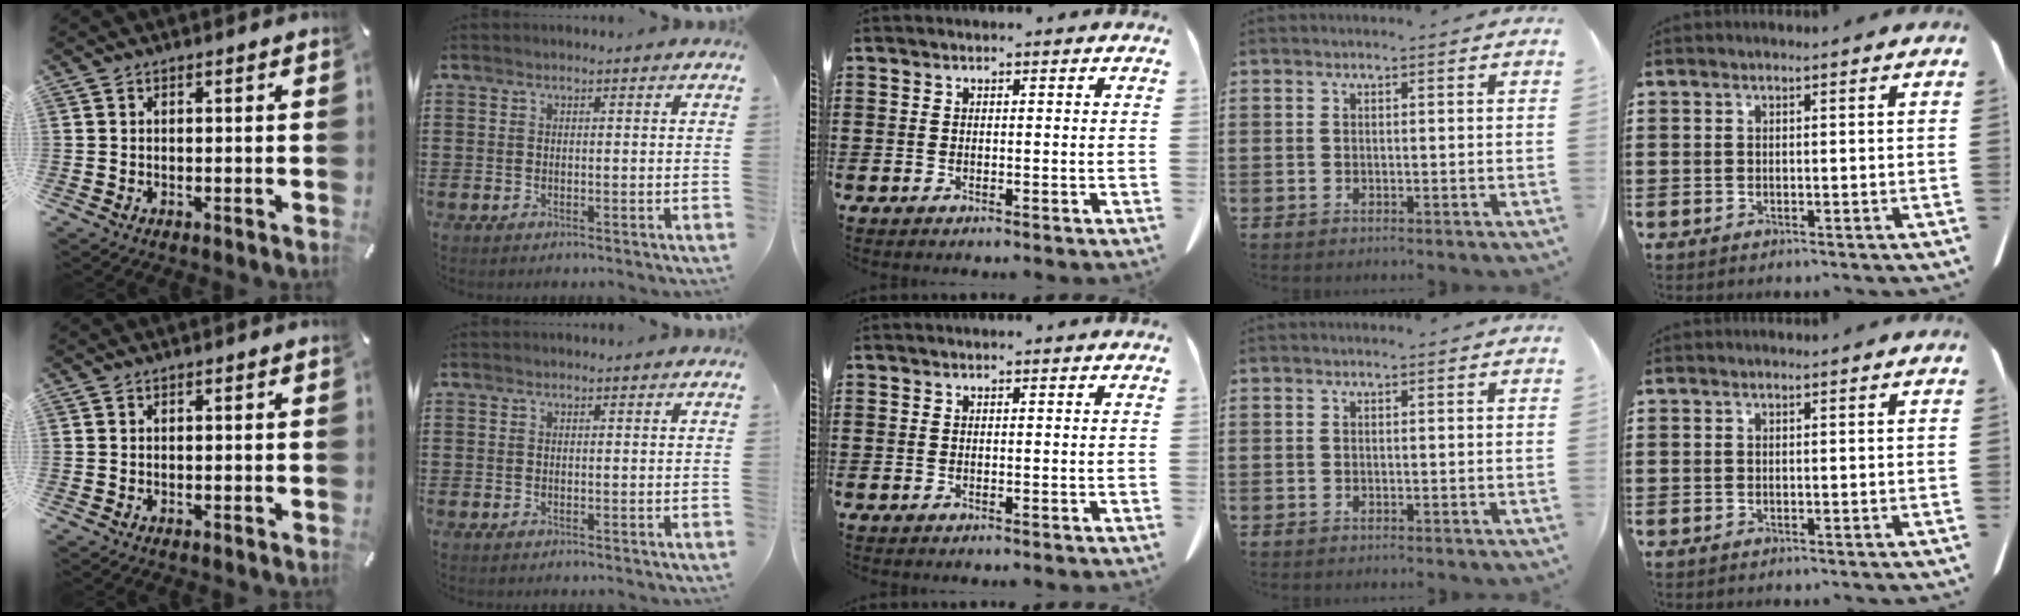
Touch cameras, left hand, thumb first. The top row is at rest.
{}